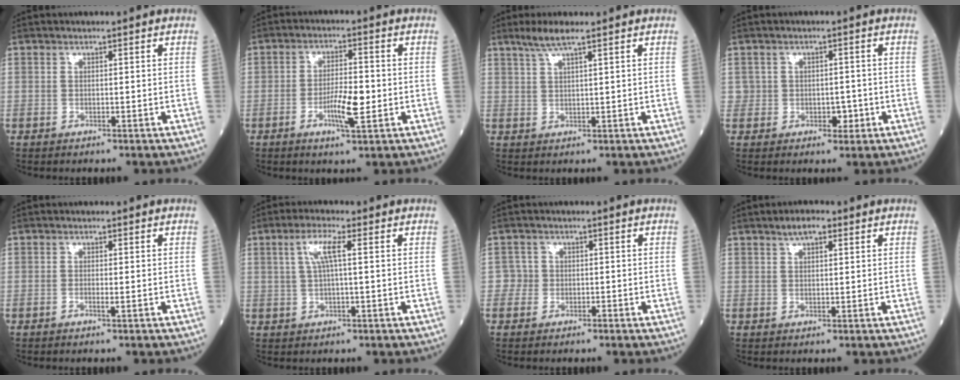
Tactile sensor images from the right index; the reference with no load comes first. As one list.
[{"total": 5.7, "force": [-1.4, 1.0, 5.4], "torque": [-0.102, -0.002, -0.022]}, {"total": 3.7, "force": [2.7, -0.2, 2.5], "torque": [-0.060, 0.004, 0.059]}, {"total": 2.6, "force": [-0.4, 2.2, 1.2], "torque": [-0.009, 0.006, 0.001]}, {"total": 0.6, "force": [-0.2, -0.1, 0.6], "torque": [-0.012, 0.001, -0.003]}, {"total": 4.2, "force": [1.2, 0.4, 4.0], "torque": [-0.084, 0.013, 0.027]}, {"total": 1.7, "force": [-0.6, 1.6, -0.3], "torque": [0.013, 0.011, -0.018]}, {"total": 2.8, "force": [1.8, 1.0, 1.9], "torque": [-0.035, 0.009, 0.032]}]